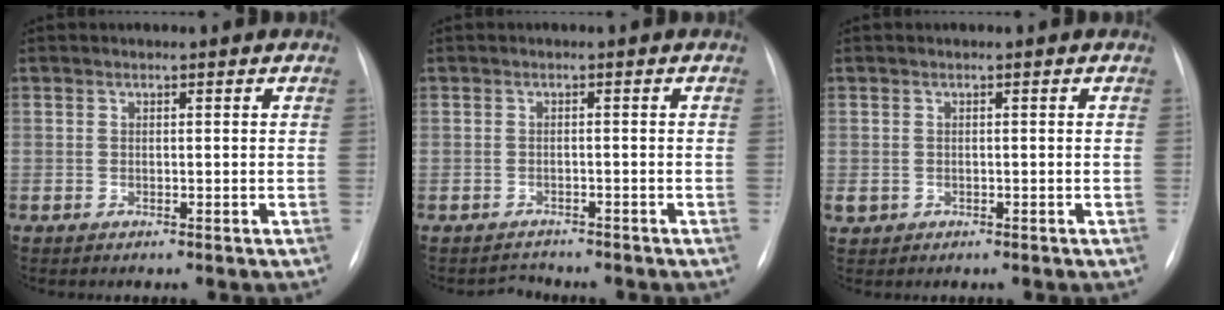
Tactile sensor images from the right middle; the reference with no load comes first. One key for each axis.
{"total": 1.8, "fx": -1.5, "fy": 0.6, "fz": -0.6, "tx": 0.006, "ty": -0.004, "tz": -0.024}
{"total": 1.5, "fx": -0.4, "fy": 1.4, "fz": 0.5, "tx": -0.010, "ty": 0.005, "tz": 0.003}